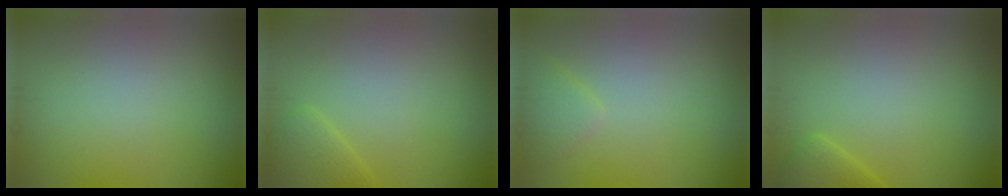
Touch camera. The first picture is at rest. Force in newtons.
{"total": 1.9, "press": 1.9, "slide": 0.1}
{"total": 1.5, "press": 1.5, "slide": 0.0}
{"total": 1.6, "press": 1.6, "slide": 0.2}